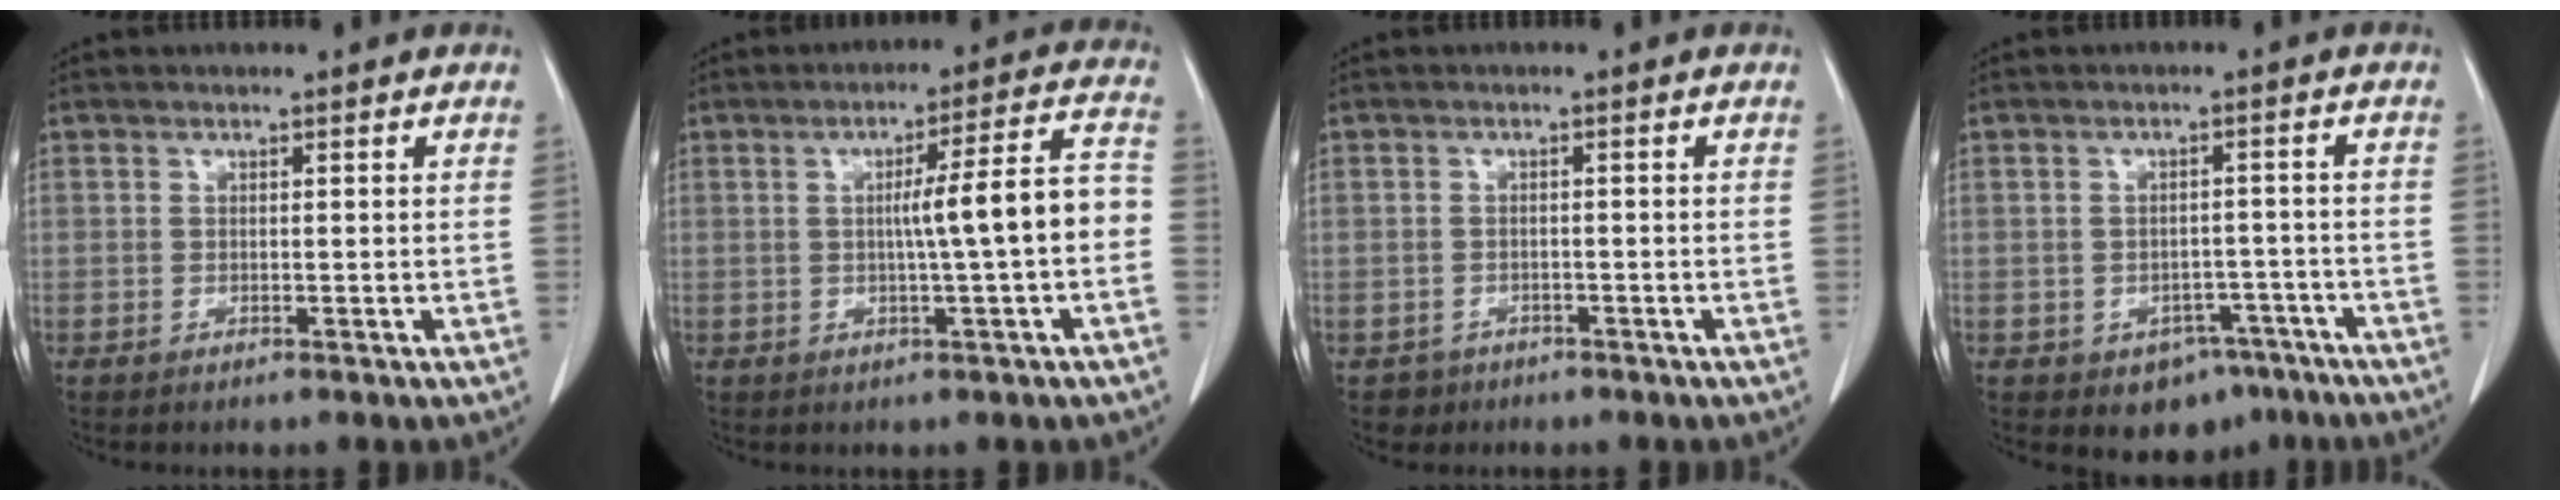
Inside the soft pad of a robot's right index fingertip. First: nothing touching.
{"total": 8.8, "force": [-0.9, -0.3, 8.8], "torque": [-0.124, 0.021, -0.013]}
{"total": 2.1, "force": [-1.3, 1.6, -0.3], "torque": [0.002, 0.009, -0.021]}
{"total": 6.1, "force": [-3.8, 4.1, 2.4], "torque": [-0.018, 0.011, -0.043]}